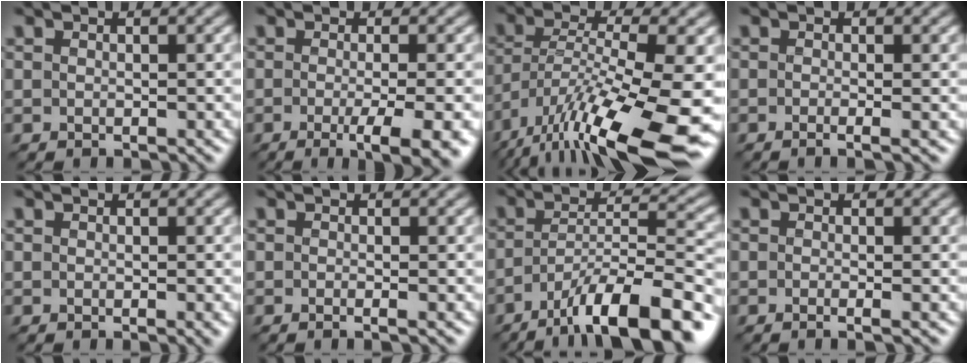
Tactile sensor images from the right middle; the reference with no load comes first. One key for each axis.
{"total": 6.2, "fx": -2.2, "fy": 1.6, "fz": 5.5, "tx": -0.069, "ty": -0.012, "tz": -0.028}
{"total": 14.7, "fx": -8.3, "fy": 3.9, "fz": 11.5, "tx": -0.217, "ty": -0.005, "tz": -0.140}
{"total": 1.7, "fx": -0.4, "fy": 0.5, "fz": 1.6, "tx": -0.020, "ty": -0.009, "tz": -0.015}
{"total": 0.9, "fx": -0.2, "fy": 0.1, "fz": 0.9, "tx": -0.011, "ty": -0.004, "tz": -0.003}
{"total": 1.0, "fx": -0.3, "fy": 0.3, "fz": 0.9, "tx": -0.013, "ty": -0.009, "tz": -0.008}
{"total": 12.0, "fx": -8.0, "fy": 3.2, "fz": 8.4, "tx": -0.135, "ty": 0.011, "tz": -0.136}
{"total": 1.3, "fx": -0.3, "fy": 0.4, "fz": 1.2, "tx": -0.016, "ty": -0.008, "tz": -0.012}